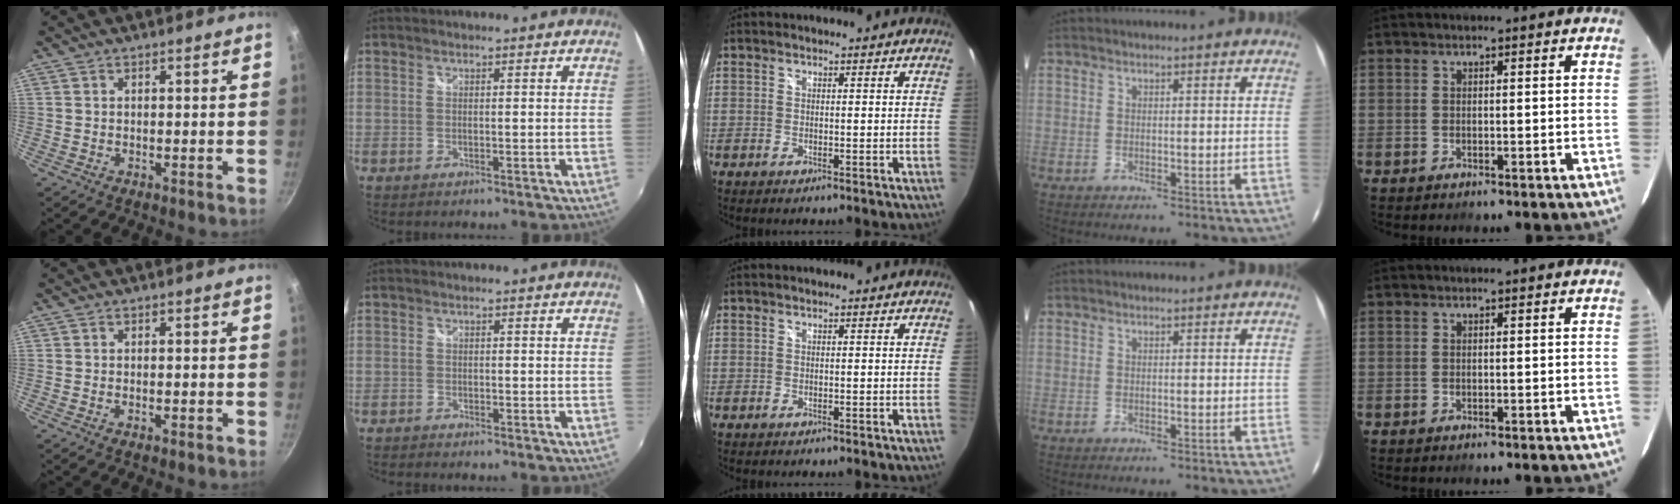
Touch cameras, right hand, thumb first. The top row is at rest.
{"thumb": {"total": 1.0, "force": [-0.5, 0.3, 0.8], "torque": [-0.017, 0.002, -0.009]}, "index": {"total": 1.0, "force": [-1.0, 0.3, 0.1], "torque": [-0.007, -0.003, -0.019]}}